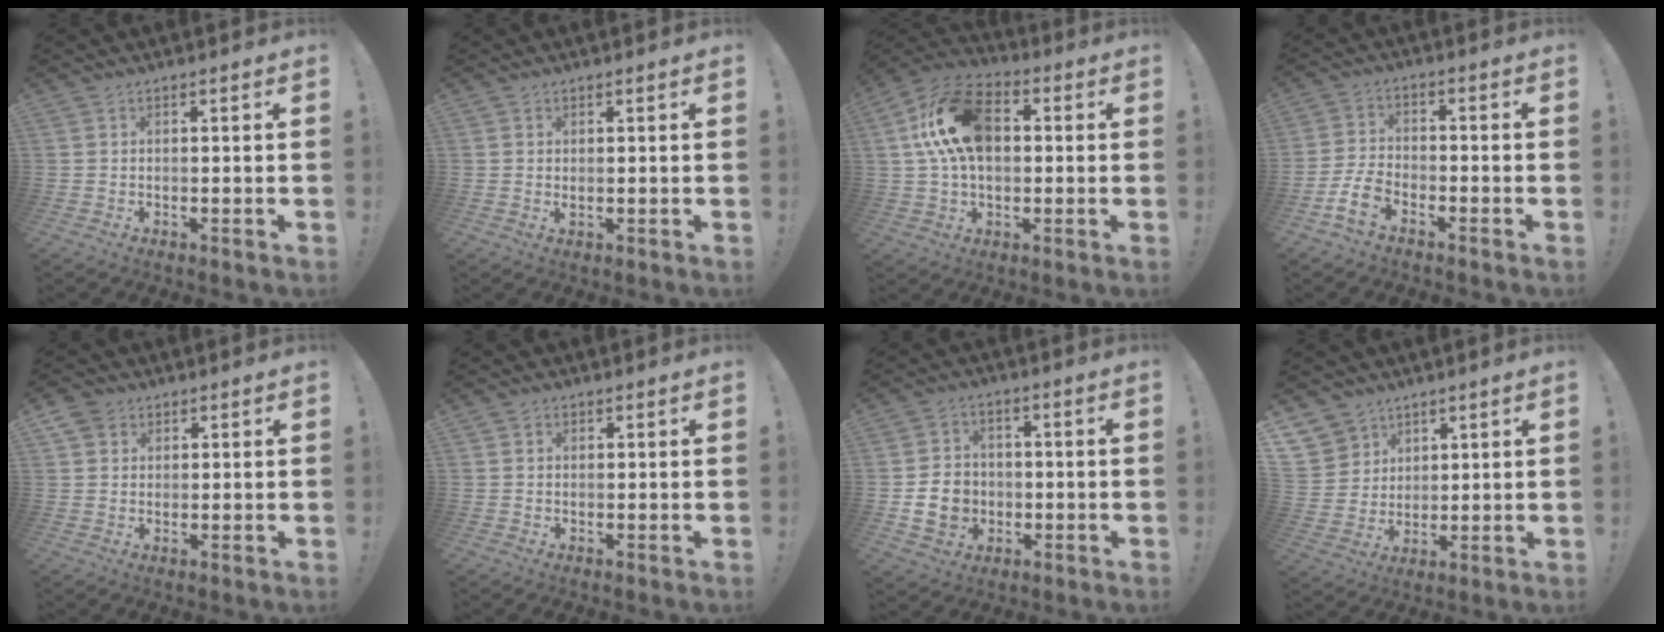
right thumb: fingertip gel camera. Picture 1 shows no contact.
{"total": 0.7, "force": [0.6, 0.3, 0.2], "torque": [0.012, -0.007, 0.009]}
{"total": 18.4, "force": [3.6, 12.3, 13.2], "torque": [-0.224, 0.011, 0.068]}
{"total": 7.6, "force": [-4.6, 4.0, 4.5], "torque": [-0.104, 0.011, -0.085]}
{"total": 4.3, "force": [2.4, 3.5, 1.0], "torque": [-0.013, -0.007, 0.046]}
{"total": 1.0, "force": [0.5, 0.9, 0.1], "torque": [0.008, -0.002, 0.007]}
{"total": 11.1, "force": [-2.1, 9.5, 5.4], "torque": [-0.097, 0.012, -0.030]}
{"total": 7.2, "force": [4.8, 5.4, 0.3], "torque": [-0.002, -0.046, 0.095]}